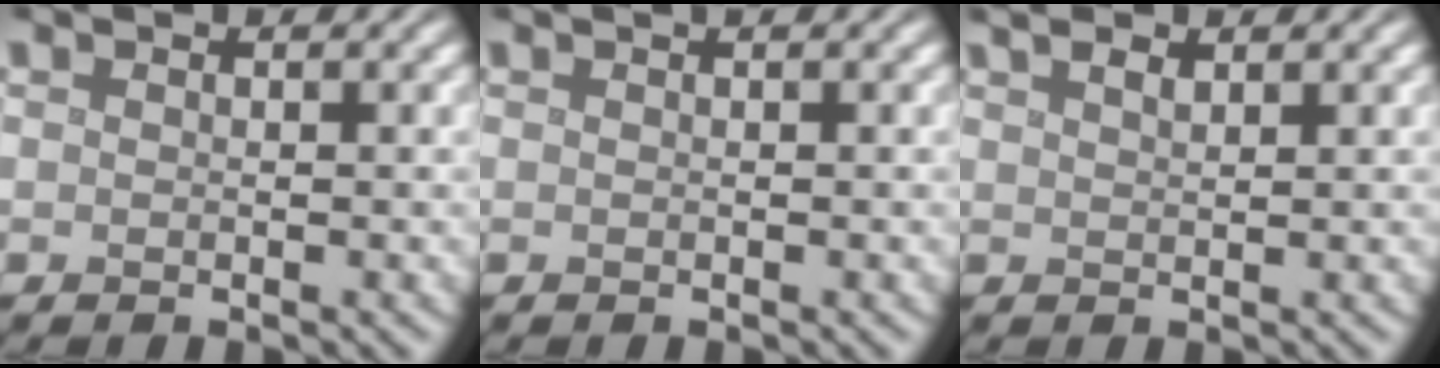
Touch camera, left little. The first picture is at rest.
{"total": 0.5, "force": [0.1, 0.1, 0.5], "torque": [-0.004, 0.006, 0.001]}
{"total": 2.0, "force": [1.5, 0.6, 1.2], "torque": [-0.011, 0.006, 0.019]}